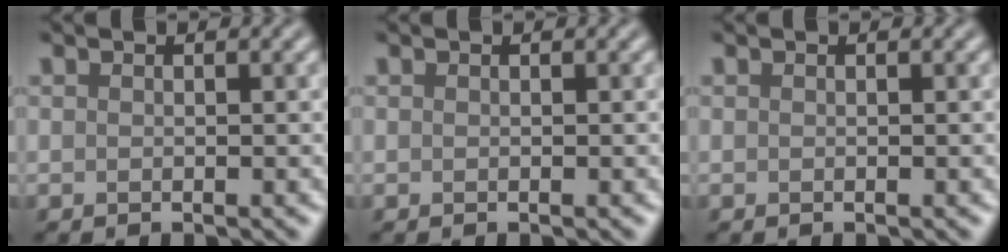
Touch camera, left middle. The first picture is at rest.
{"total": 0.0}
{"total": 0.0}